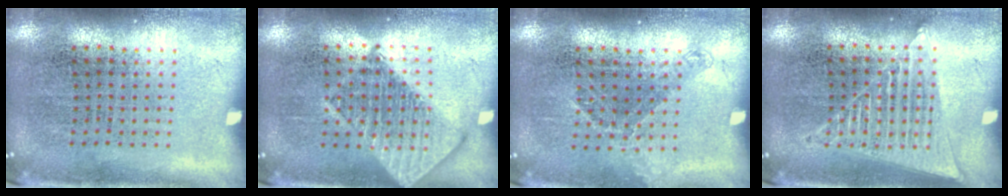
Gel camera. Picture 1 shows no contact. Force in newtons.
{"total": 2.6, "press": 2.6, "slide": 0.4}
{"total": 1.1, "press": 0.9, "slide": 0.6}
{"total": 1.4, "press": 1.4, "slide": 0.1}